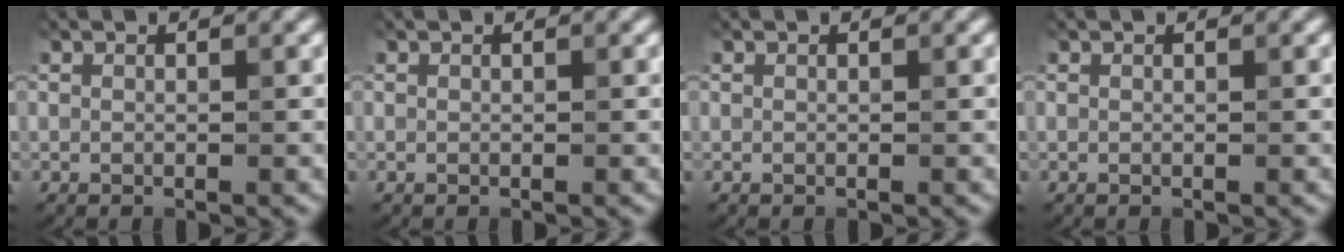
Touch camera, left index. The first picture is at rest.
{"total": 0.0}
{"total": 0.0}
{"total": 0.0}